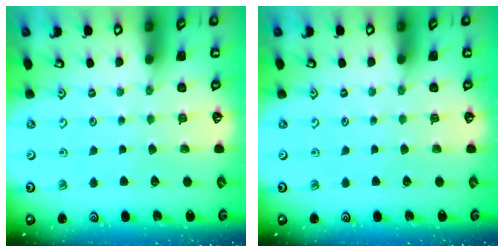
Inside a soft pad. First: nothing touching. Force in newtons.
{"total": 0.0}